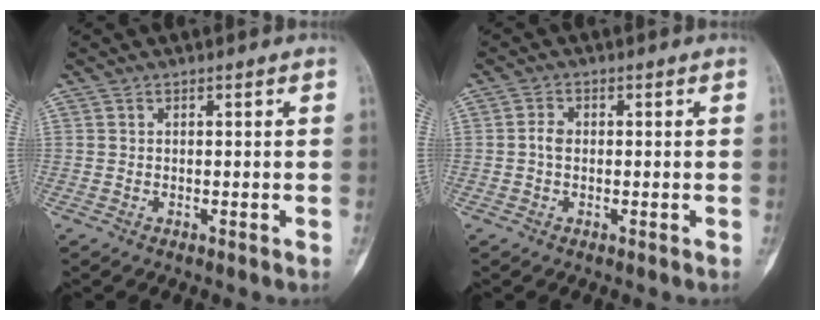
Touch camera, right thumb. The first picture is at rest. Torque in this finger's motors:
{"motor_torque": [-0.16, -0.12, 0.37, -0.29, 0.01]}